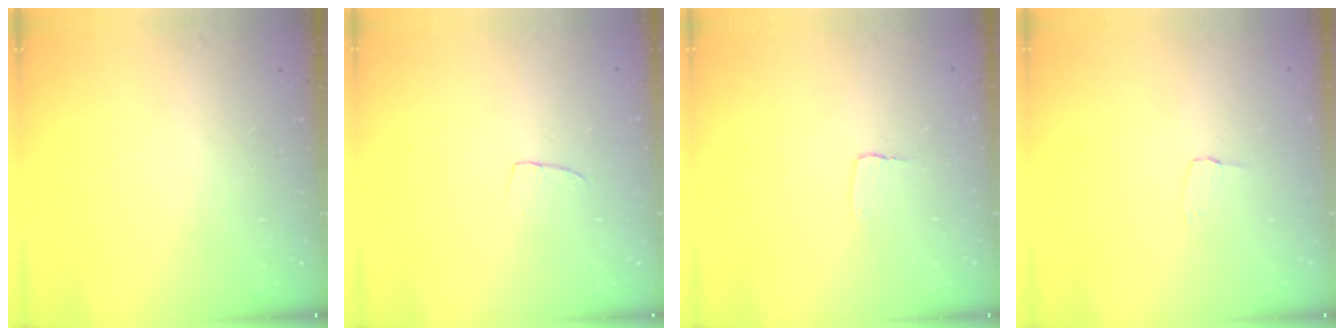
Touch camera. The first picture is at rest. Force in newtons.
{"total": 3.7, "press": 3.7, "slide": 0.2}
{"total": 2.7, "press": 2.7, "slide": 0.2}
{"total": 2.6, "press": 2.6, "slide": 0.2}